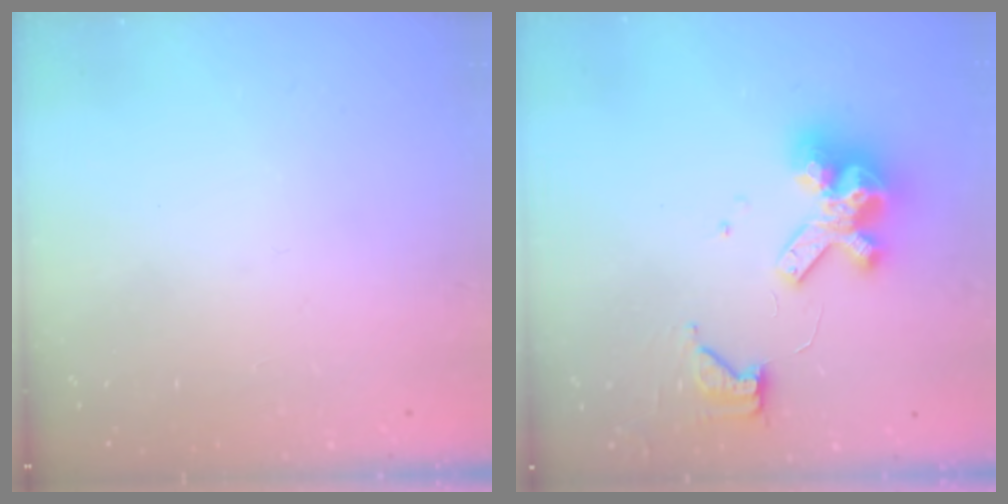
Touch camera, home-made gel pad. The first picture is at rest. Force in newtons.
{"total": 12.3, "press": 12.2, "slide": 1.4}